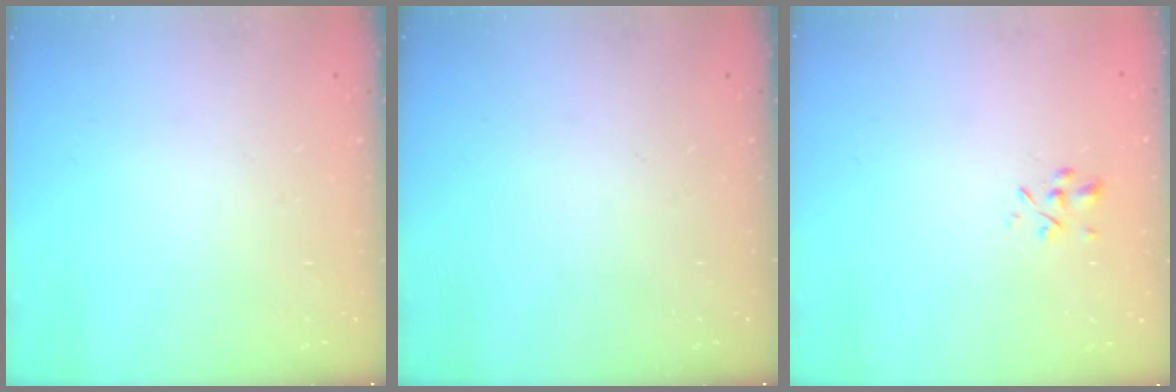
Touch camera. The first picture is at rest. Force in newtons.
{"total": 0.0}
{"total": 1.3, "press": 1.2, "slide": 0.5}